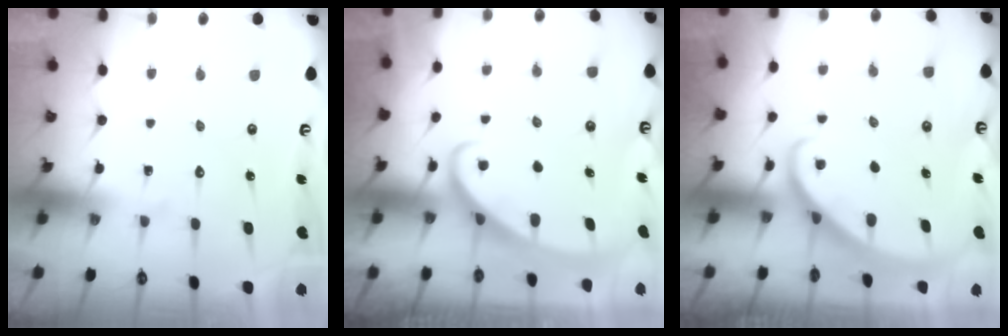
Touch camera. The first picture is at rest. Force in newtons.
{"total": 2.5, "press": 2.5, "slide": 0.4}
{"total": 2.3, "press": 2.3, "slide": 0.2}